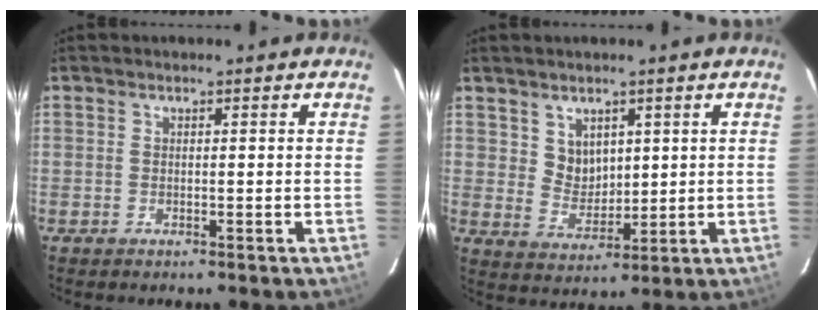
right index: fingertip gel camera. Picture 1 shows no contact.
{"total": 5.4, "force": [2.6, 4.3, 2.0], "torque": [-0.030, 0.002, 0.058]}